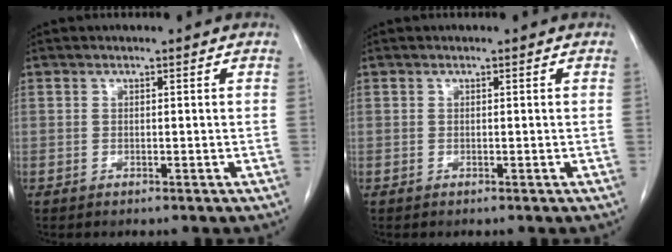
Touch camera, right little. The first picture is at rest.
{"total": 0.0}